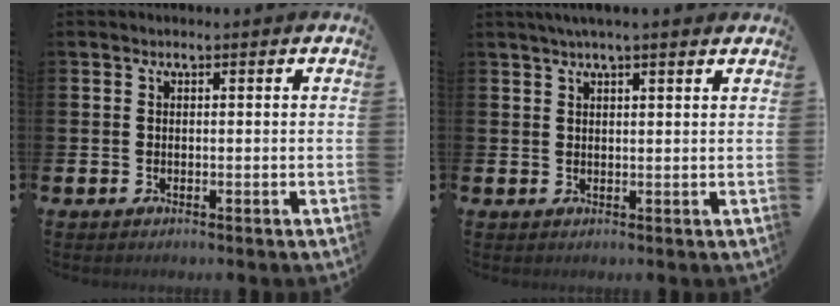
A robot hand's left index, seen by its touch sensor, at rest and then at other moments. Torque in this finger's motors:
{"motor_torque": [0.94, -1.20, 0.36, 0.21]}